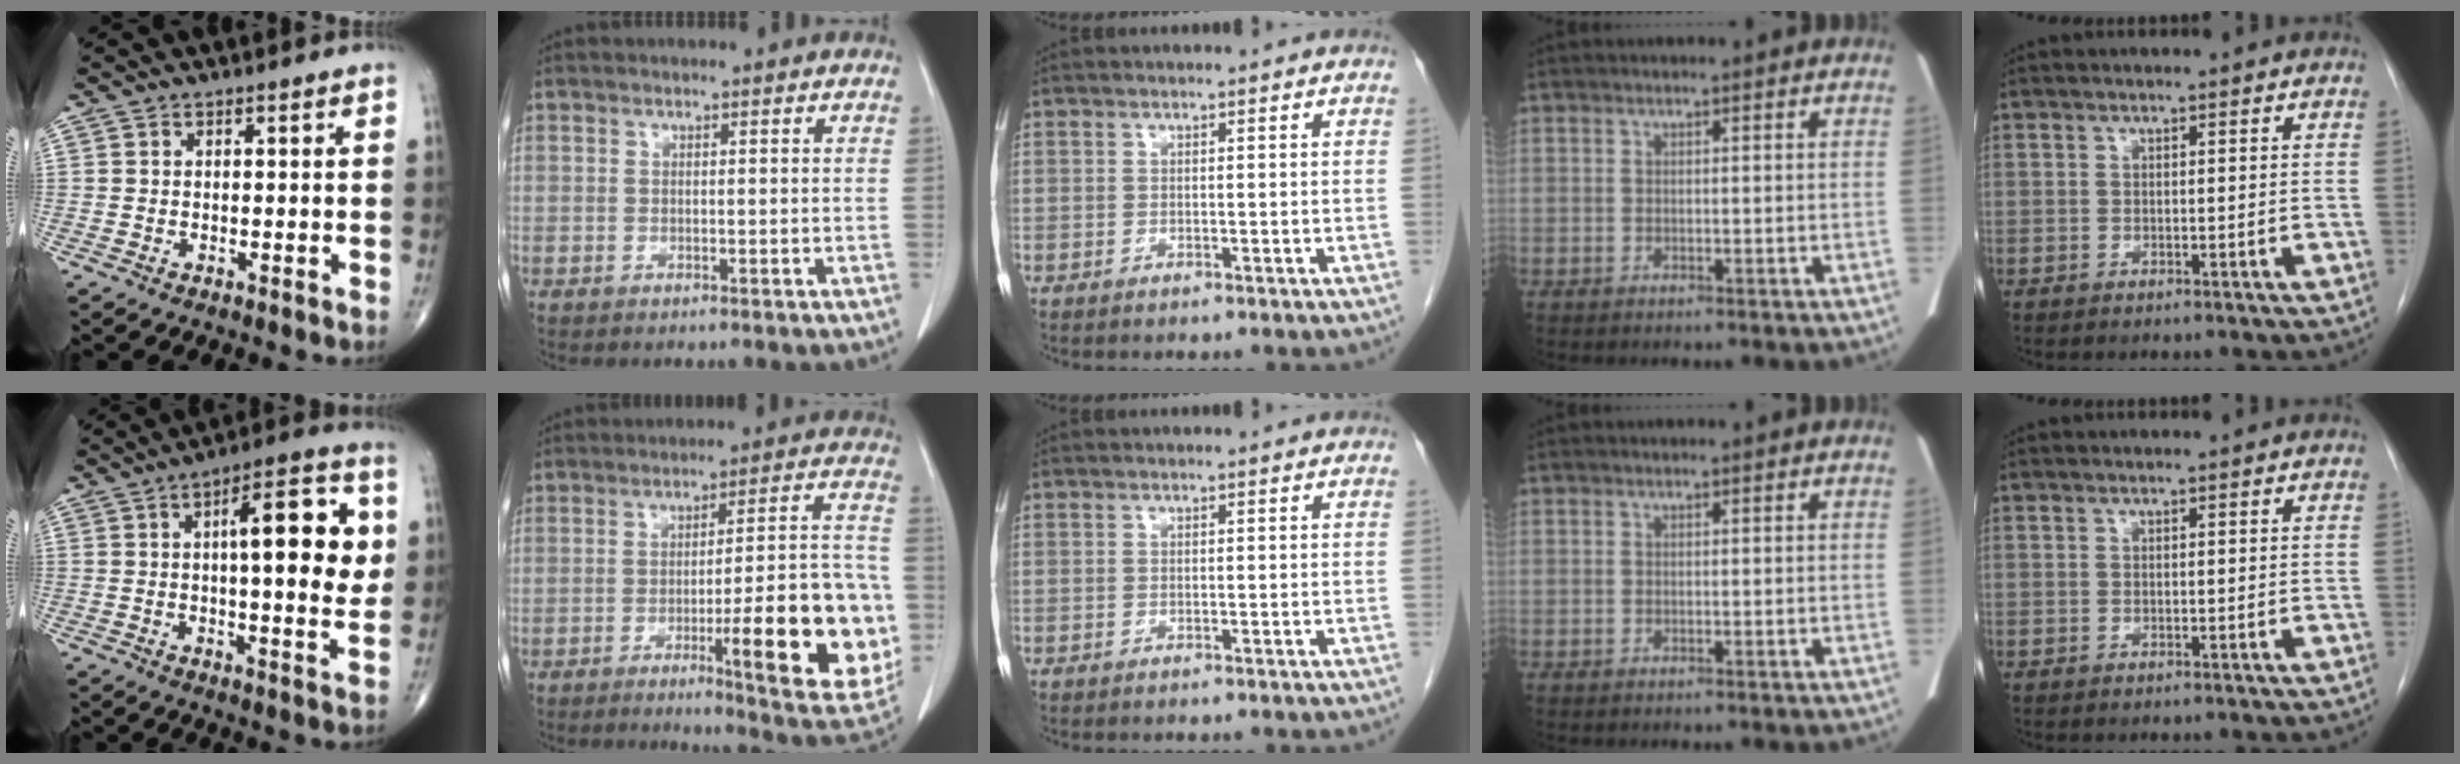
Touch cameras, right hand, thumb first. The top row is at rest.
{"thumb": {"total": 17.7, "force": [3.1, 5.6, 16.6], "torque": [-0.205, 0.007, 0.038]}, "index": {"total": 19.4, "force": [-4.9, 2.6, 18.5], "torque": [-0.193, 0.009, -0.056]}}